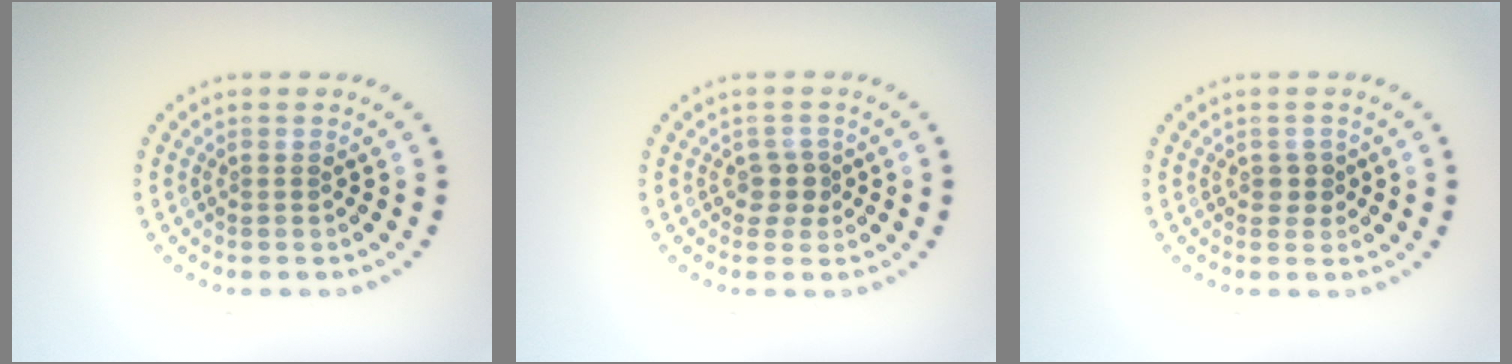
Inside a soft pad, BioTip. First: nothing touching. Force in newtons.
{"total": 1.8, "press": 1.4, "slide": 1.1}
{"total": 1.1, "press": 1.1, "slide": 0.4}